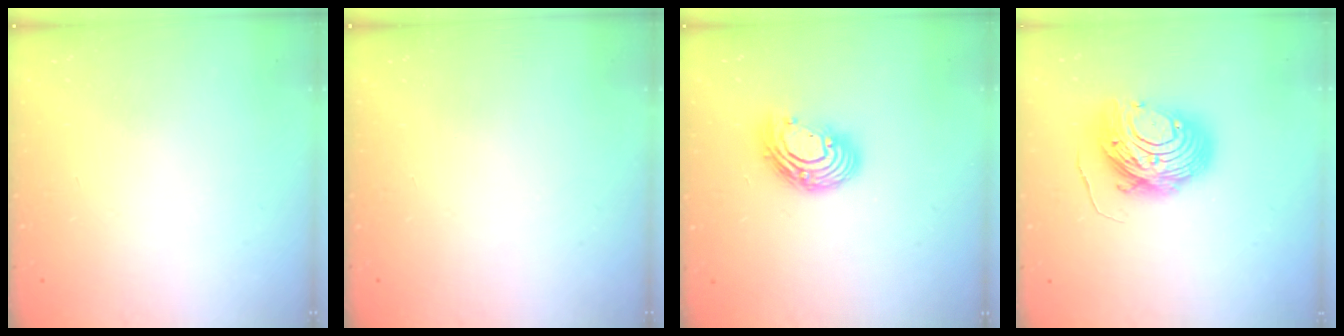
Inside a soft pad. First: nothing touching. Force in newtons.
{"total": 0.0}
{"total": 11.8, "press": 11.7, "slide": 0.9}
{"total": 12.2, "press": 12.1, "slide": 1.2}